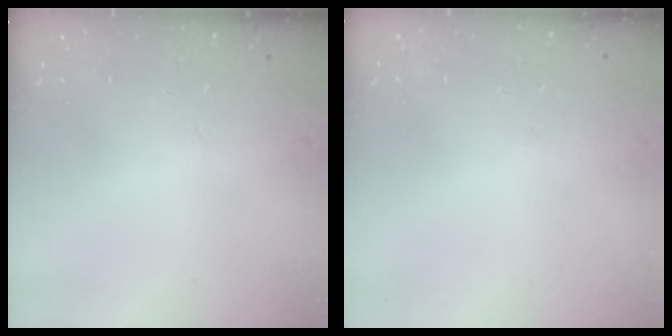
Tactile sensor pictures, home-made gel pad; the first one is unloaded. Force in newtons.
{"total": 0.6, "press": 0.6, "slide": 0.1}